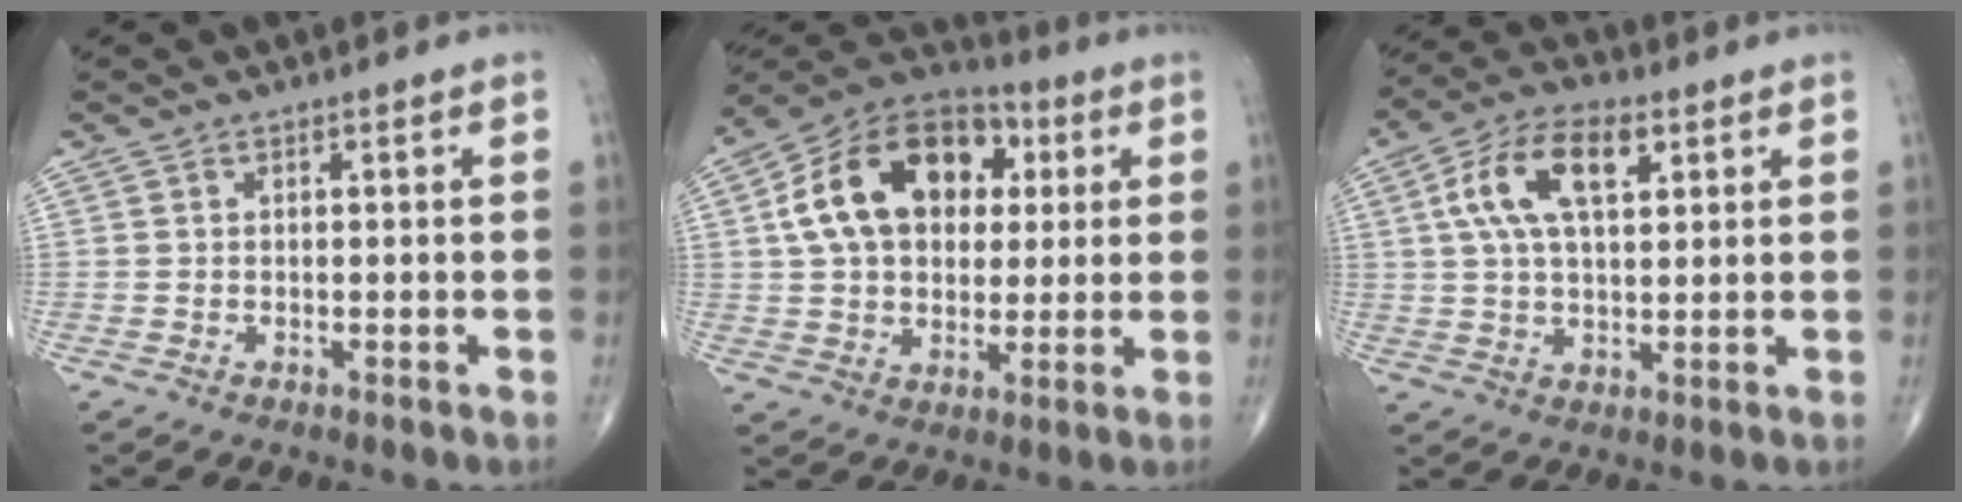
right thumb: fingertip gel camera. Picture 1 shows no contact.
{"total": 19.7, "force": [4.4, 13.6, 13.6], "torque": [-0.205, 0.015, 0.068]}
{"total": 12.2, "force": [4.0, 6.0, 9.8], "torque": [-0.181, 0.011, 0.070]}